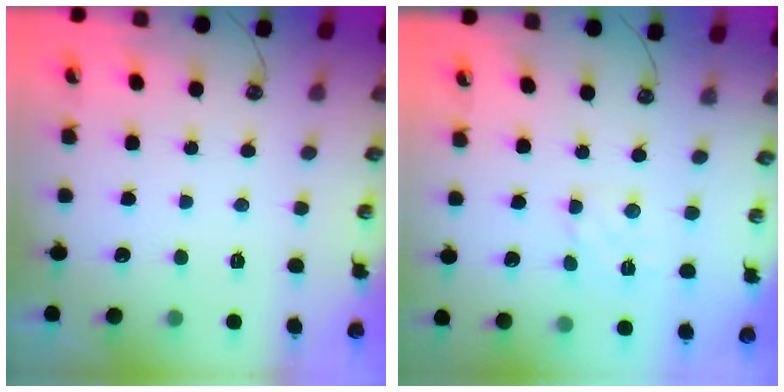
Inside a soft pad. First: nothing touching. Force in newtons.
{"total": 1.8, "press": 1.7, "slide": 0.6}